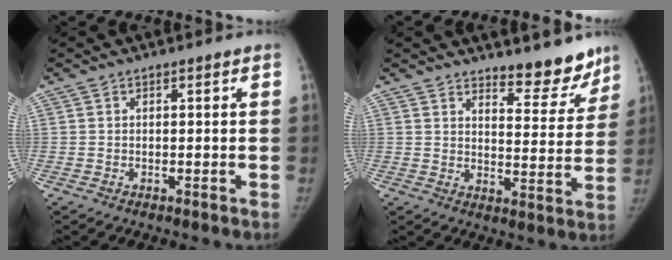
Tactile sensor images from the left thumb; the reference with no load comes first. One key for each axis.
{"total": 9.3, "fx": 8.0, "fy": 3.0, "fz": 3.8, "tx": -0.011, "ty": -0.068, "tz": 0.112}